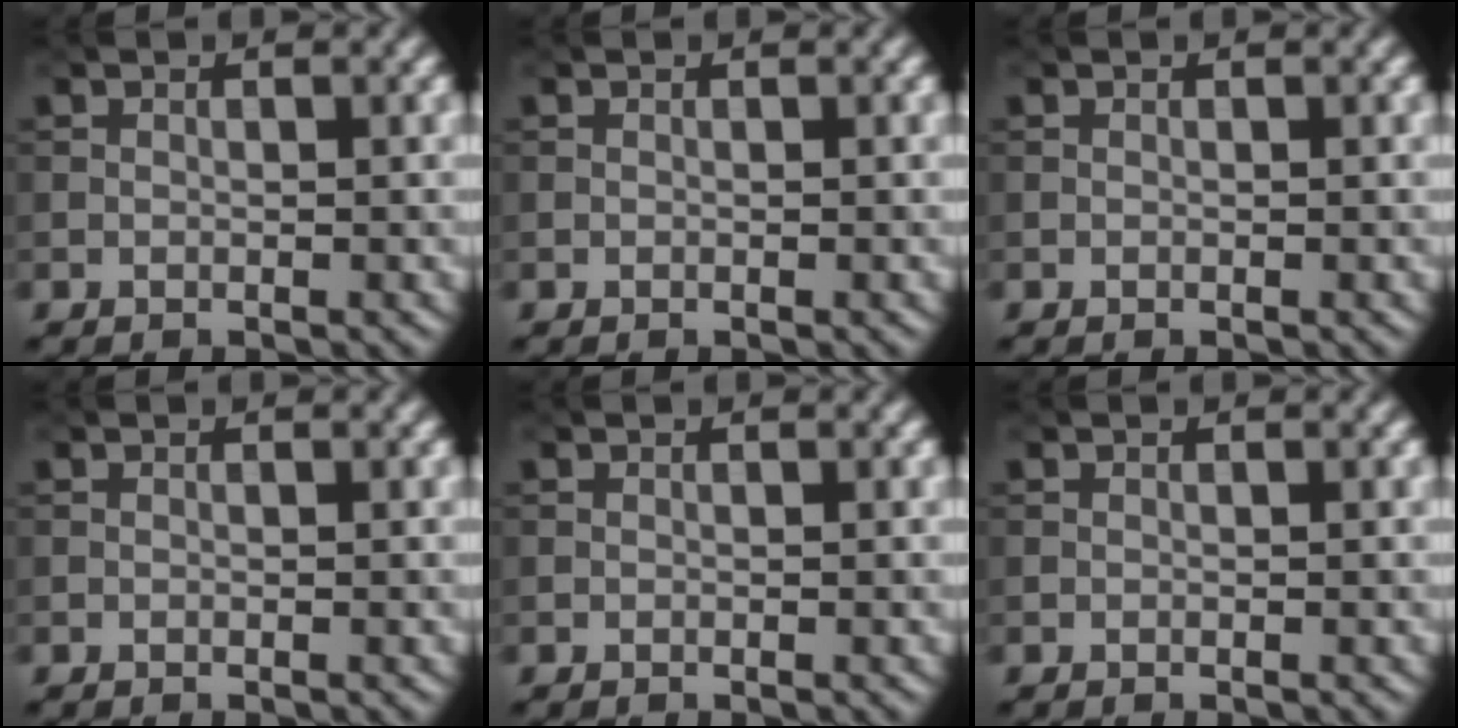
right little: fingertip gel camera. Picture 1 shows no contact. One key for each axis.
{"total": 0.0}
{"total": 0.0}
{"total": 0.0}
{"total": 0.0}
{"total": 0.0}